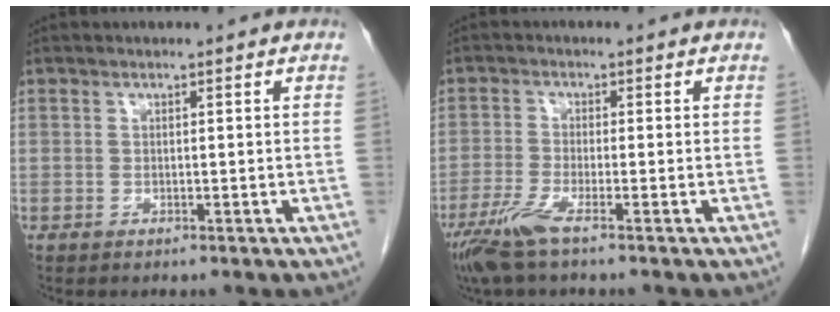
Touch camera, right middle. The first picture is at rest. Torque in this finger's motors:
{"motor_torque": [0.97, -0.58, 0.09, 0.07]}